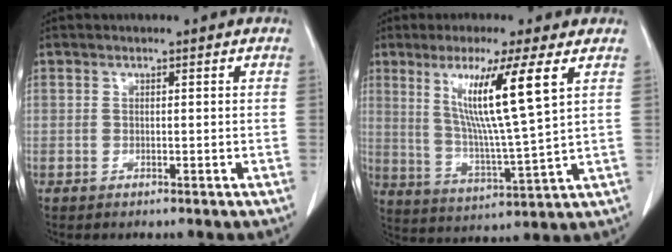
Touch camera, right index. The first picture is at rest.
{"total": 12.5, "force": [5.0, -1.1, 11.4], "torque": [-0.207, -0.016, 0.092]}